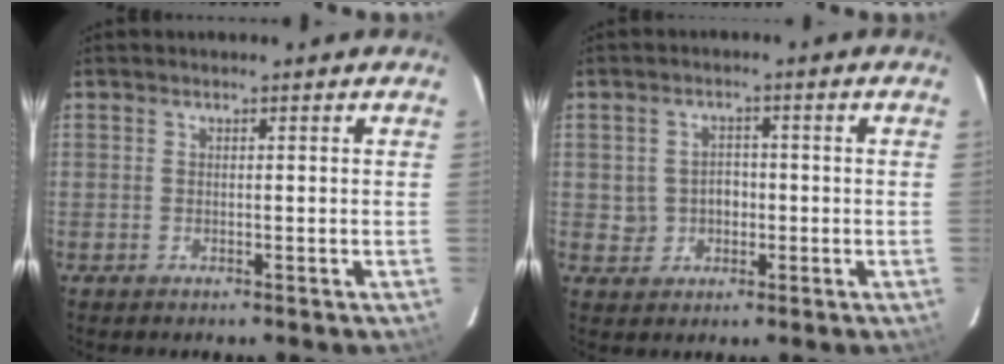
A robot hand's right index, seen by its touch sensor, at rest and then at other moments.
{"total": 4.0, "force": [-0.3, 3.8, 1.4], "torque": [-0.029, 0.015, 0.004]}